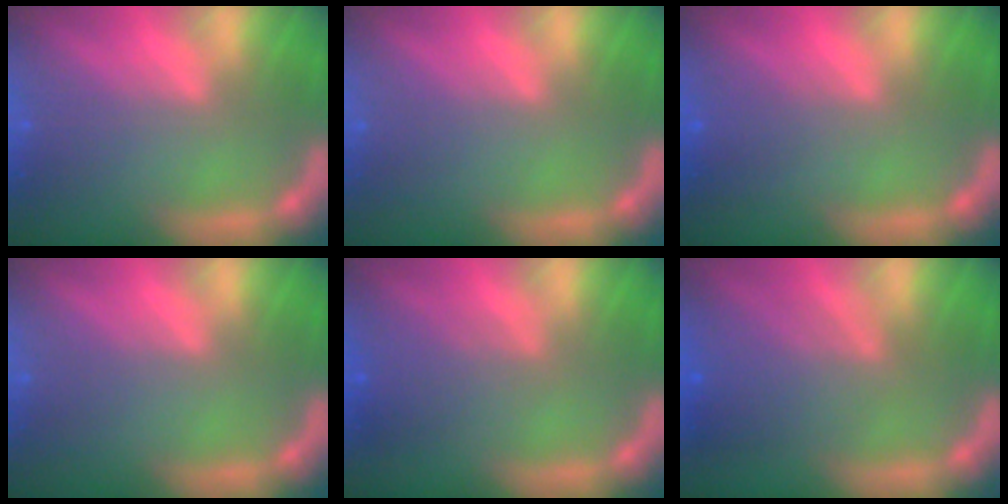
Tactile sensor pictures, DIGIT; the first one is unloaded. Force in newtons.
{"total": 0.0}
{"total": 1.5}
{"total": 0.0}
{"total": 2.9}
{"total": 5.1}